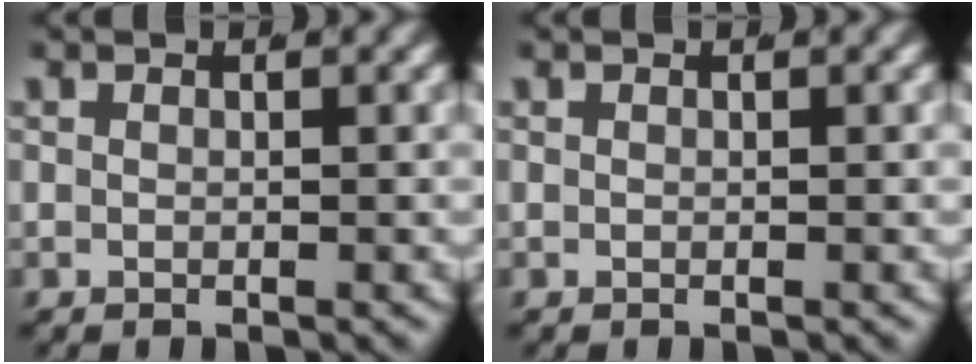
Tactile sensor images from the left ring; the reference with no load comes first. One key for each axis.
{"total": 0.0}